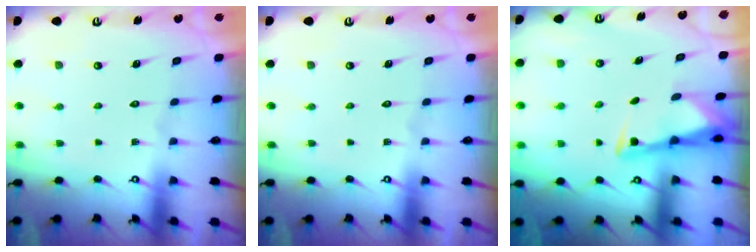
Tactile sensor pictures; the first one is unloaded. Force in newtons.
{"total": 0.0}
{"total": 3.1, "press": 3.1, "slide": 0.4}